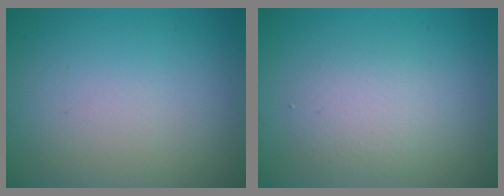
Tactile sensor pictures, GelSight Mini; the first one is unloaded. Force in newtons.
{"total": 2.5, "press": 2.5, "slide": 0.1}